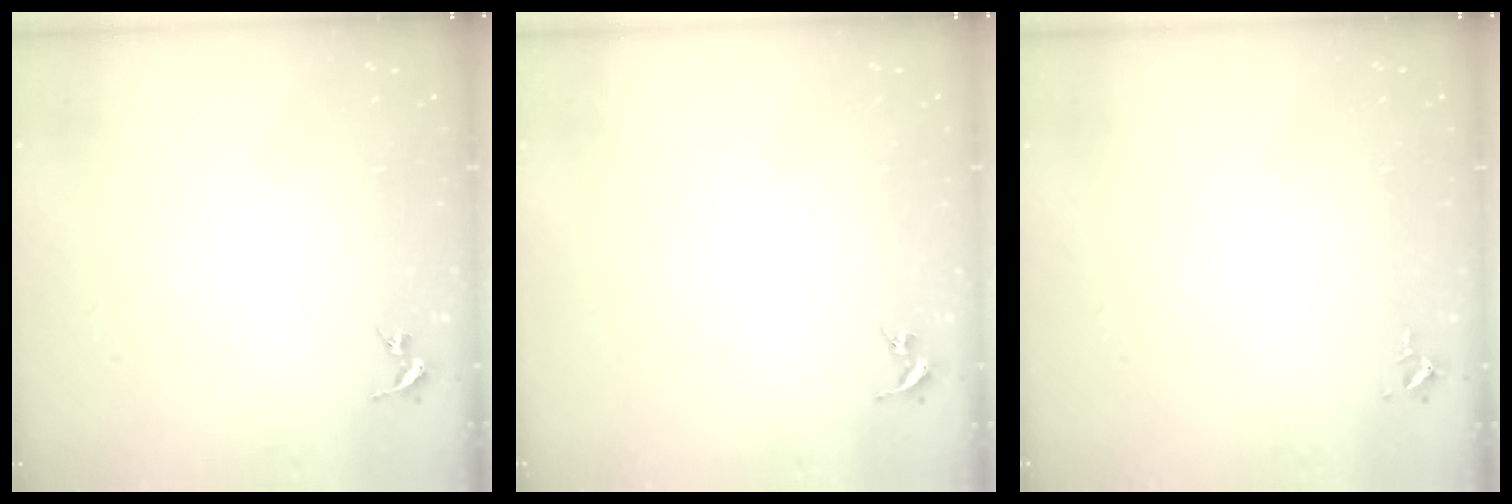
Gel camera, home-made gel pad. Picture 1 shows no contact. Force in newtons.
{"total": 0.0}
{"total": 2.6, "press": 2.6, "slide": 0.4}